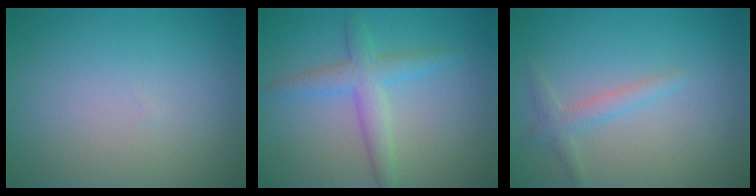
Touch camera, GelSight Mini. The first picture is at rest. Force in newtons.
{"total": 3.3, "press": 3.3, "slide": 0.0}
{"total": 1.7, "press": 1.7, "slide": 0.1}